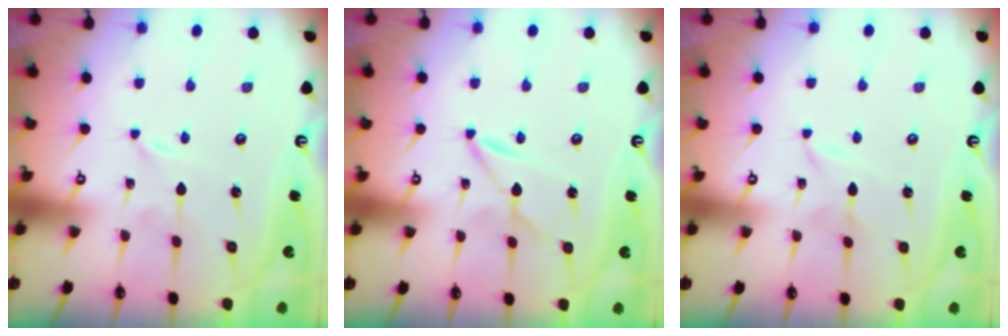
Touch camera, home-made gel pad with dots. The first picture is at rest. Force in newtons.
{"total": 2.0, "press": 2.0, "slide": 0.1}
{"total": 1.0, "press": 1.0, "slide": 0.2}